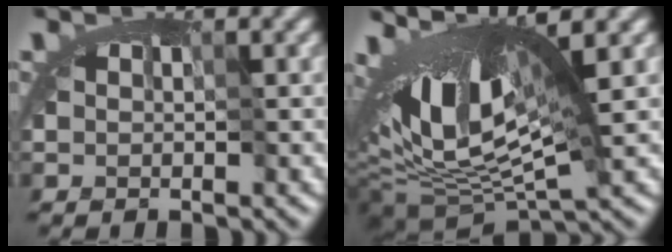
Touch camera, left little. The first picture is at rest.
{"total": 12.1, "force": [1.3, 4.4, 11.2], "torque": [-0.176, 0.008, 0.039]}